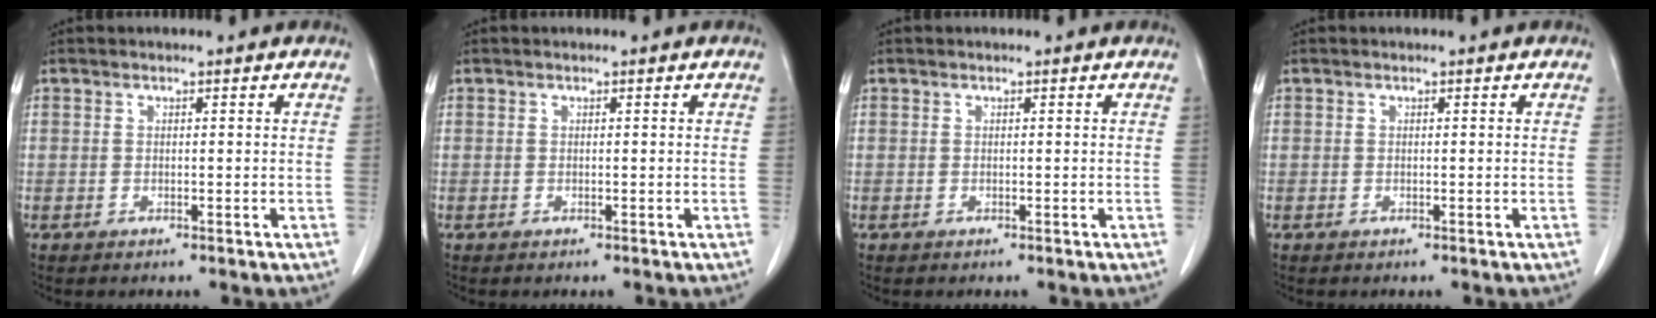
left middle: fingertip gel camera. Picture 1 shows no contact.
{"total": 0.0}
{"total": 0.0}
{"total": 0.0}